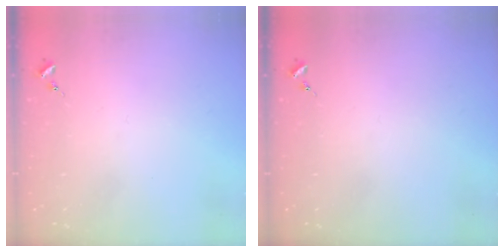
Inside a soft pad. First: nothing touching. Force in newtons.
{"total": 0.0}